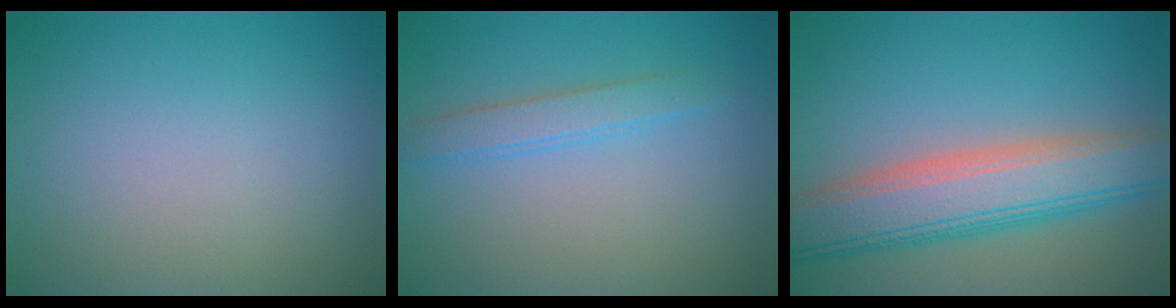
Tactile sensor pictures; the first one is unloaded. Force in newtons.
{"total": 2.0, "press": 2.0, "slide": 0.2}
{"total": 7.9, "press": 7.9, "slide": 0.3}